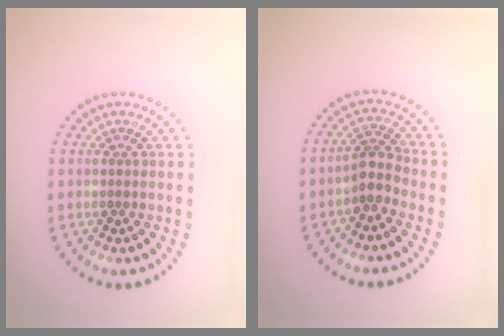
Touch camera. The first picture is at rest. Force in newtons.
{"total": 2.5, "press": 2.0, "slide": 1.5}